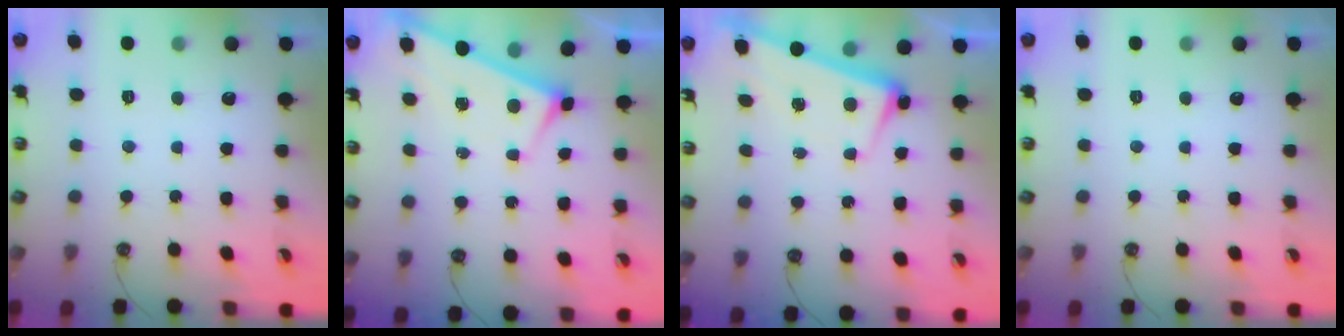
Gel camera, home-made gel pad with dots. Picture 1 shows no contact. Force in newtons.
{"total": 3.0, "press": 3.0, "slide": 0.1}
{"total": 2.6, "press": 2.5, "slide": 0.9}
{"total": 0.0}